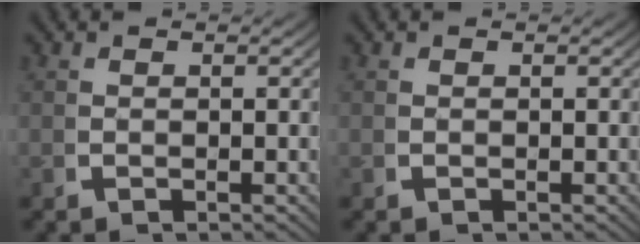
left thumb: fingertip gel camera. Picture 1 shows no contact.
{"total": 0.0}